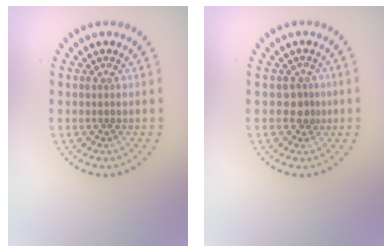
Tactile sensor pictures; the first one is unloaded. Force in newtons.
{"total": 1.4, "press": 1.1, "slide": 0.9}